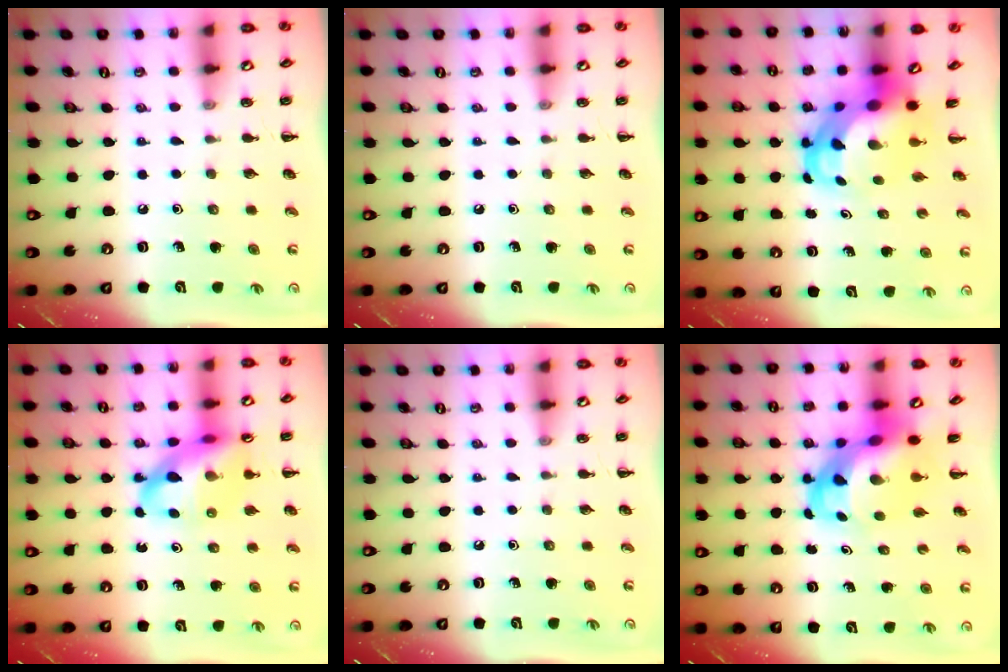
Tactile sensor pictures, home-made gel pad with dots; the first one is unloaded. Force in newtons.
{"total": 0.0}
{"total": 7.6, "press": 7.4, "slide": 1.9}
{"total": 15.1, "press": 14.5, "slide": 4.0}
{"total": 0.0}
{"total": 7.8, "press": 7.5, "slide": 2.1}